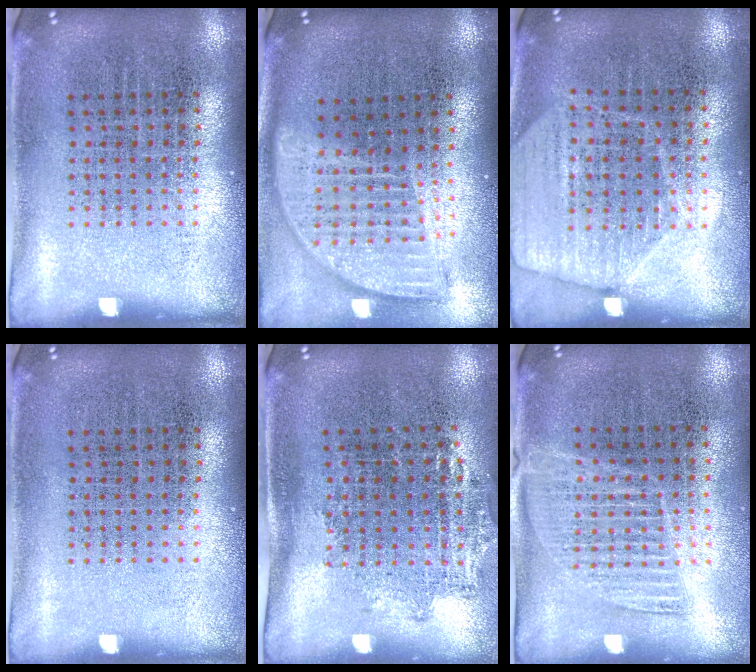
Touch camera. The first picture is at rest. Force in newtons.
{"total": 1.9, "press": 1.5, "slide": 1.1}
{"total": 1.8, "press": 1.6, "slide": 0.7}
{"total": 0.0}
{"total": 1.3, "press": 1.0, "slide": 0.8}
{"total": 1.3, "press": 1.1, "slide": 0.6}